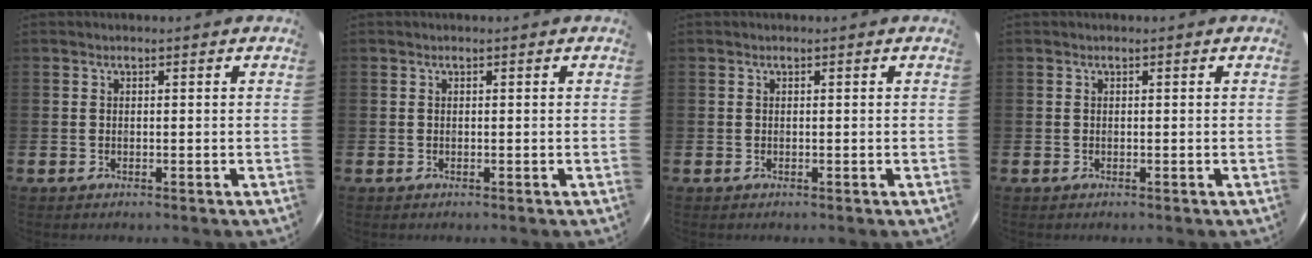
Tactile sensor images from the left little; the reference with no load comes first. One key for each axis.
{"total": 0.0}
{"total": 0.0}
{"total": 0.0}